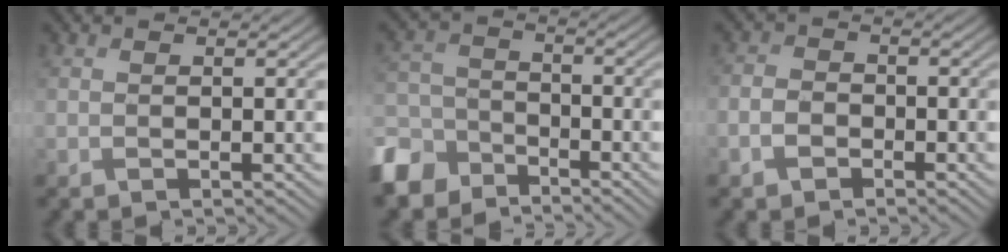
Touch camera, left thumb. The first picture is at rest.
{"total": 8.2, "force": [-6.0, 4.8, 2.9], "torque": [-0.080, -0.010, -0.136]}
{"total": 2.3, "force": [-1.3, 1.7, 1.0], "torque": [-0.020, 0.000, -0.034]}